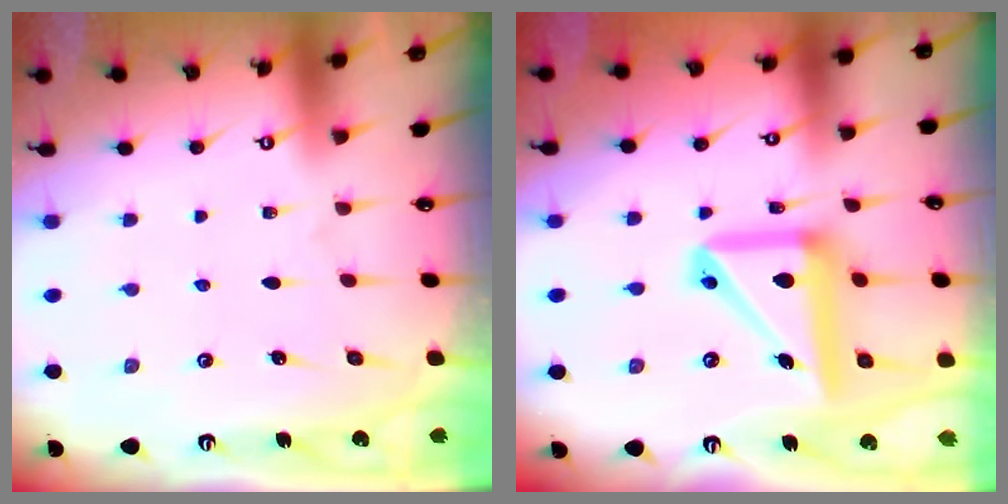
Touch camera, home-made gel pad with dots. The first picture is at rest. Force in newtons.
{"total": 16.1, "press": 16.0, "slide": 2.1}